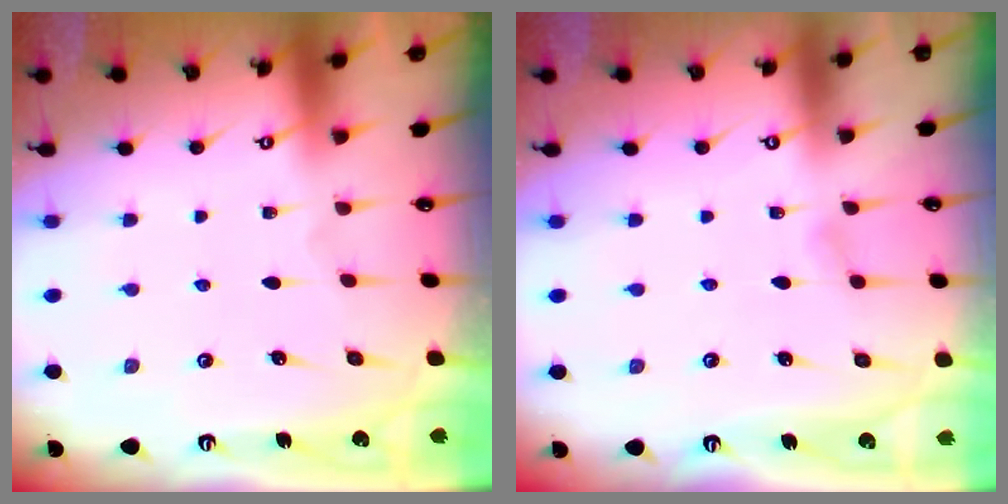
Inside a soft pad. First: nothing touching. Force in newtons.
{"total": 3.9, "press": 3.9, "slide": 0.5}